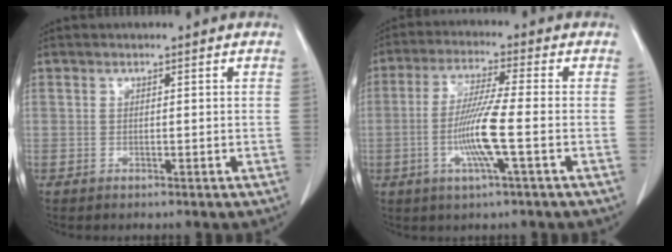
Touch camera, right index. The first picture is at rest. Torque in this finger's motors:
{"motor_torque": [1.40, -0.28, 0.73, 0.09]}